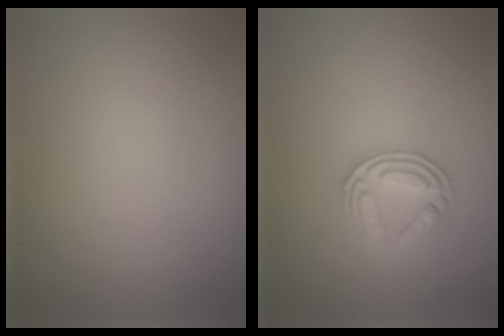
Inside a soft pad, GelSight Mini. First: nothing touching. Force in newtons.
{"total": 3.0, "press": 2.5, "slide": 1.6}